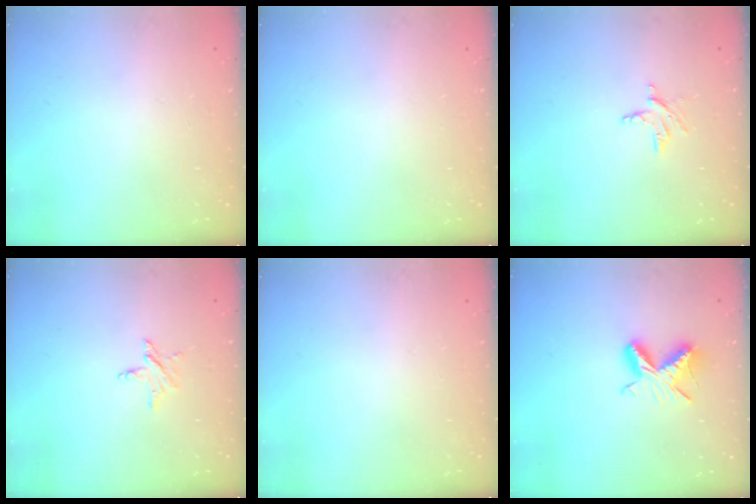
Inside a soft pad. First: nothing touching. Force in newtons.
{"total": 0.0}
{"total": 3.4, "press": 3.4, "slide": 0.4}
{"total": 4.0, "press": 4.0, "slide": 0.4}
{"total": 0.0}
{"total": 8.7, "press": 8.7, "slide": 0.9}